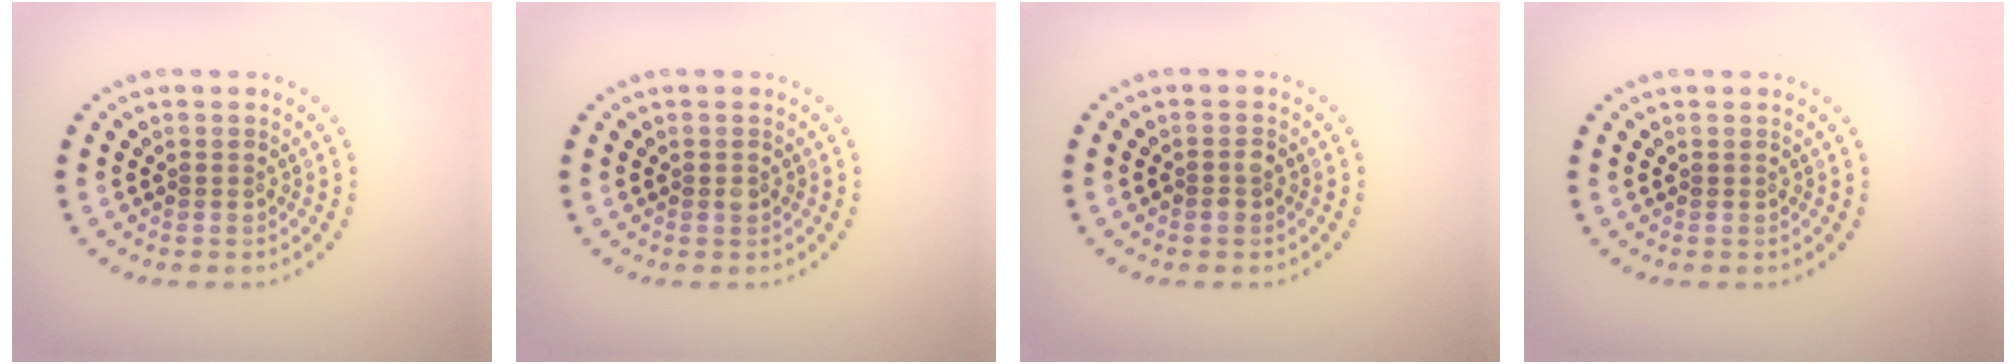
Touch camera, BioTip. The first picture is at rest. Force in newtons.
{"total": 0.6, "press": 0.6, "slide": 0.1}
{"total": 1.0, "press": 1.0, "slide": 0.2}
{"total": 0.0}